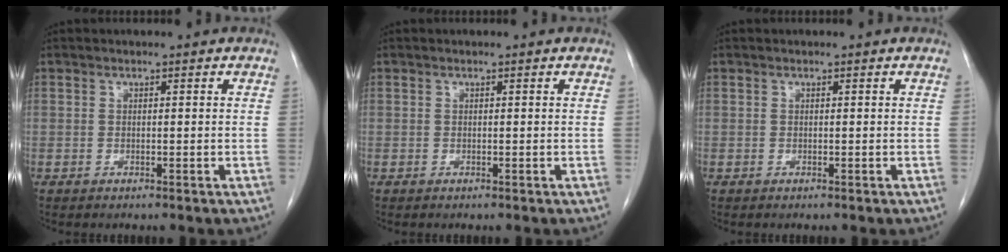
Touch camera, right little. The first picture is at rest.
{"total": 0.0}
{"total": 0.0}